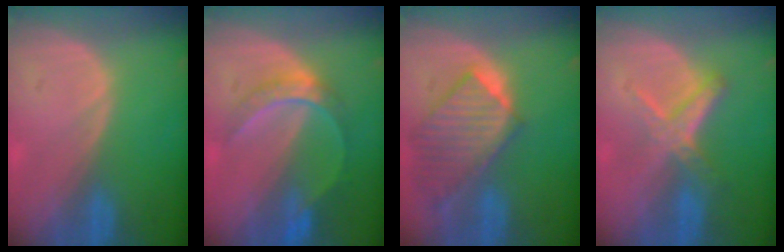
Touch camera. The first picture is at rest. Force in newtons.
{"total": 6.2, "press": 5.5, "slide": 2.9}
{"total": 9.7, "press": 8.5, "slide": 4.7}
{"total": 5.8, "press": 5.4, "slide": 1.9}